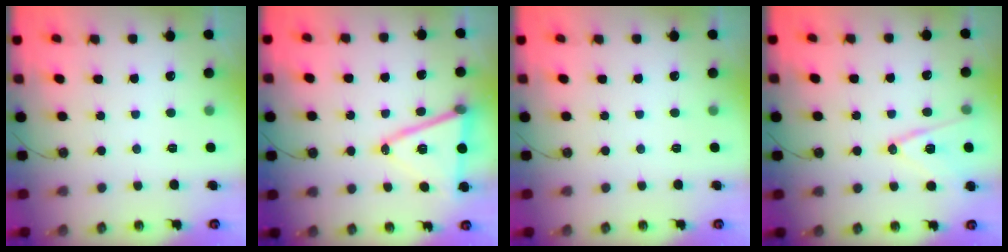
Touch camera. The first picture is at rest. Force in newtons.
{"total": 14.5, "press": 14.0, "slide": 3.8}
{"total": 0.0}
{"total": 11.5, "press": 10.9, "slide": 3.8}